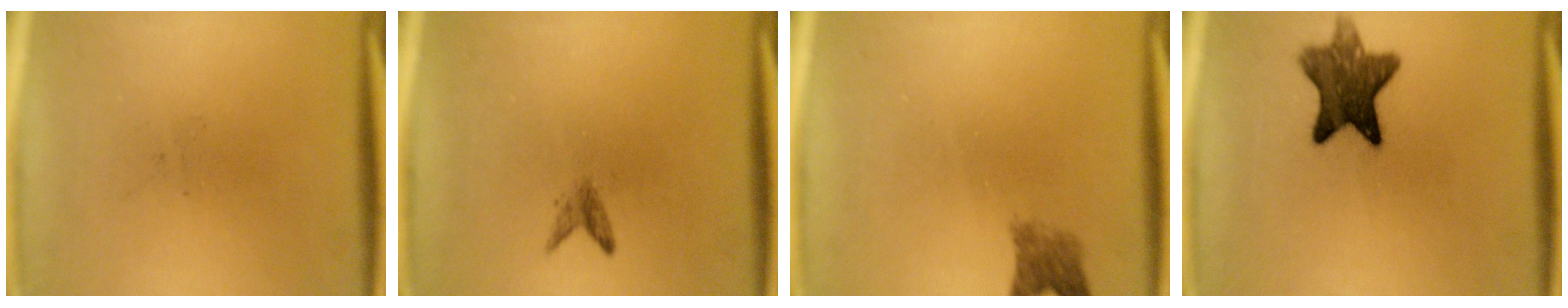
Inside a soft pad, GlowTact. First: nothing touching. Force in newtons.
{"total": 1.3}
{"total": 2.7}
{"total": 9.5}